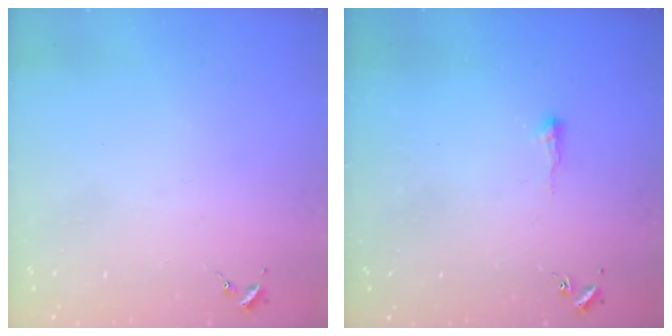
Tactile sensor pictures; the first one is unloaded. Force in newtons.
{"total": 4.7, "press": 4.7, "slide": 0.6}